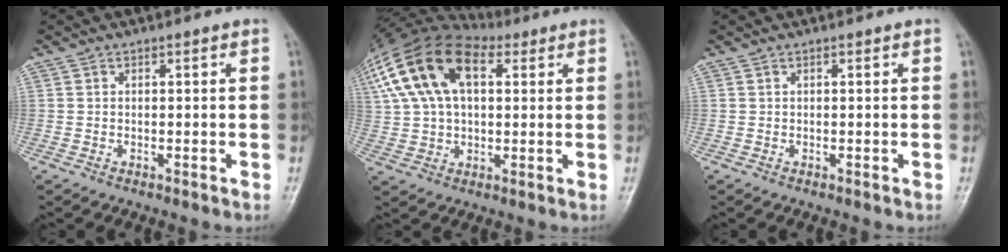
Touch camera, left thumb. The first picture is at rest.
{"total": 20.1, "force": [7.1, 11.5, 14.9], "torque": [-0.304, 0.032, 0.123]}
{"total": 0.0}